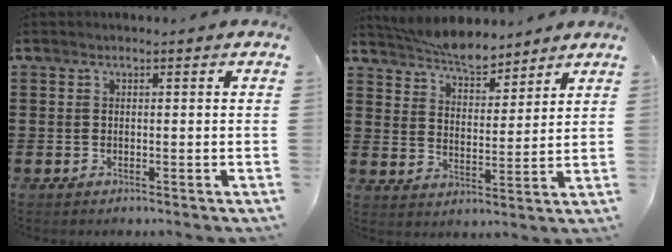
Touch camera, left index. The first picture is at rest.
{"total": 5.9, "force": [5.7, 1.1, 1.5], "torque": [-0.050, -0.020, 0.102]}